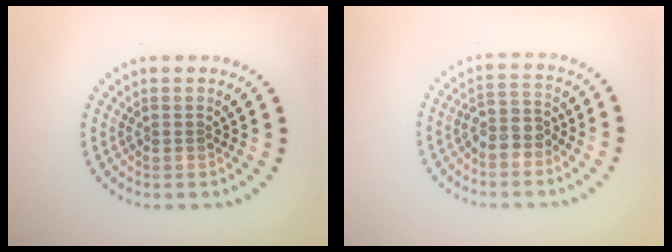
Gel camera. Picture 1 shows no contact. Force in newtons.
{"total": 2.4, "press": 2.1, "slide": 1.2}